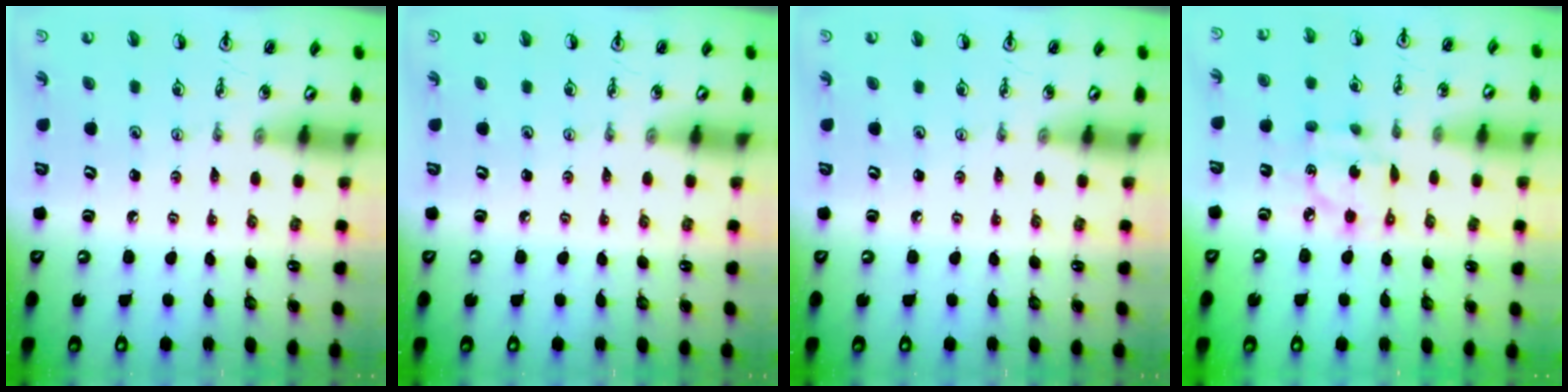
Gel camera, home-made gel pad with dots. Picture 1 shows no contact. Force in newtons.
{"total": 0.0}
{"total": 0.0}
{"total": 7.5, "press": 7.5, "slide": 0.2}